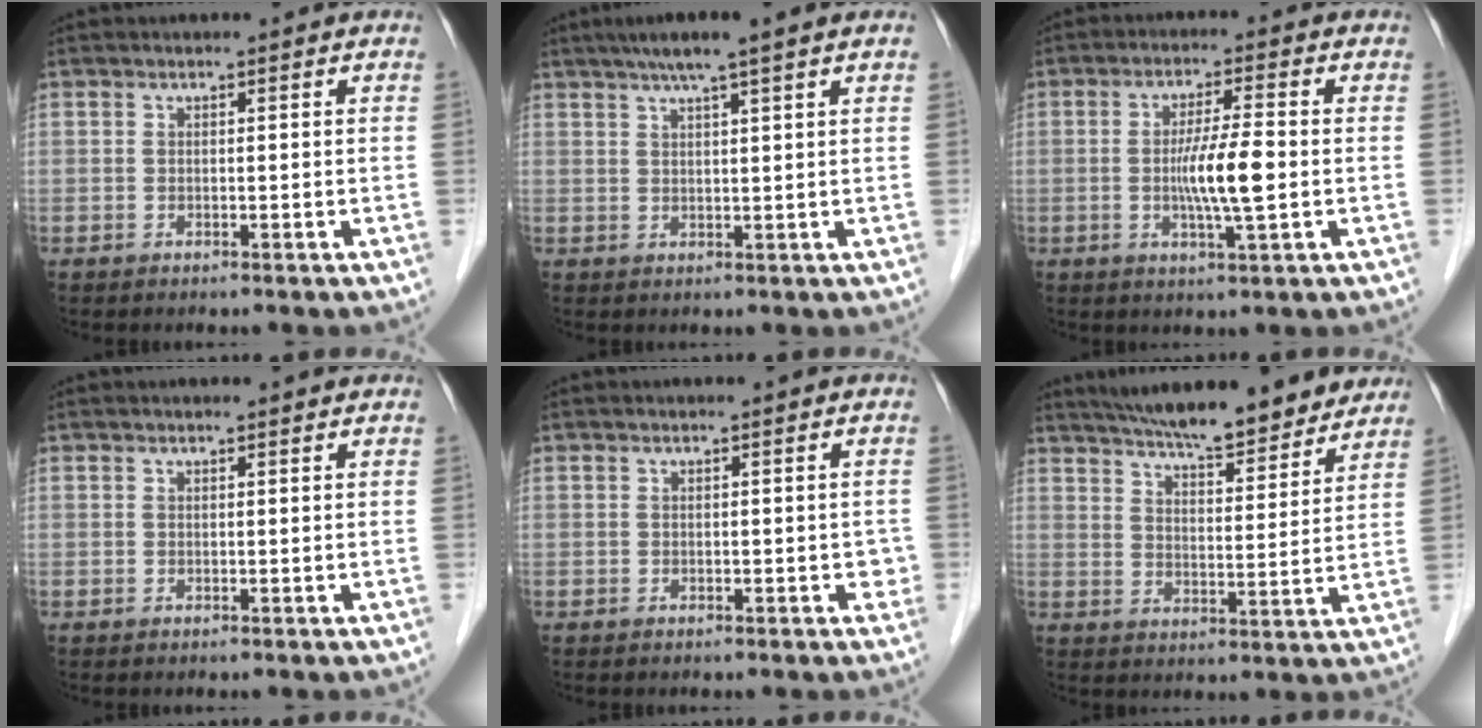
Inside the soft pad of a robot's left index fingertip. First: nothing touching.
{"total": 6.0, "force": [4.3, -0.7, 4.1], "torque": [-0.071, 0.017, 0.074]}
{"total": 6.7, "force": [-0.8, 0.1, 6.6], "torque": [-0.127, -0.009, -0.017]}
{"total": 1.1, "force": [1.0, 0.1, 0.3], "torque": [-0.012, 0.010, 0.014]}
{"total": 1.3, "force": [-0.2, 0.9, 0.9], "torque": [0.003, 0.004, -0.005]}
{"total": 16.9, "force": [14.9, 3.0, 7.5], "torque": [-0.114, 0.011, 0.210]}